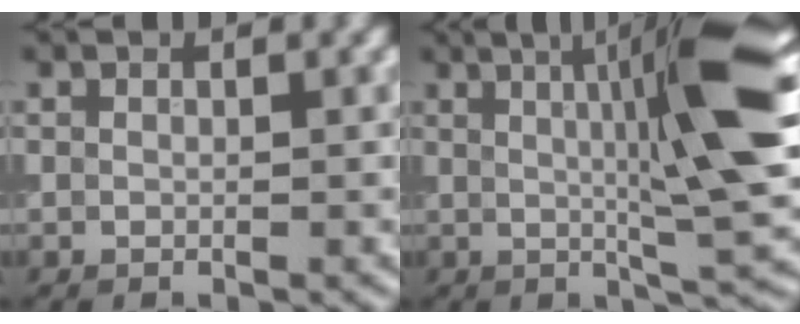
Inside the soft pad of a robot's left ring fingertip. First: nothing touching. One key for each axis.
{"total": 11.8, "fx": 2.0, "fy": 1.8, "fz": 11.5, "tx": -0.142, "ty": 0.010, "tz": 0.026}